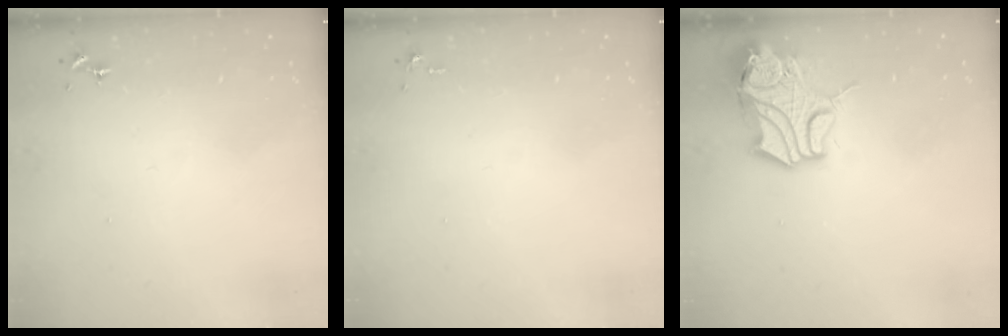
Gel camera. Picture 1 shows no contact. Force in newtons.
{"total": 3.8, "press": 3.8, "slide": 0.6}
{"total": 13.4, "press": 13.3, "slide": 2.0}